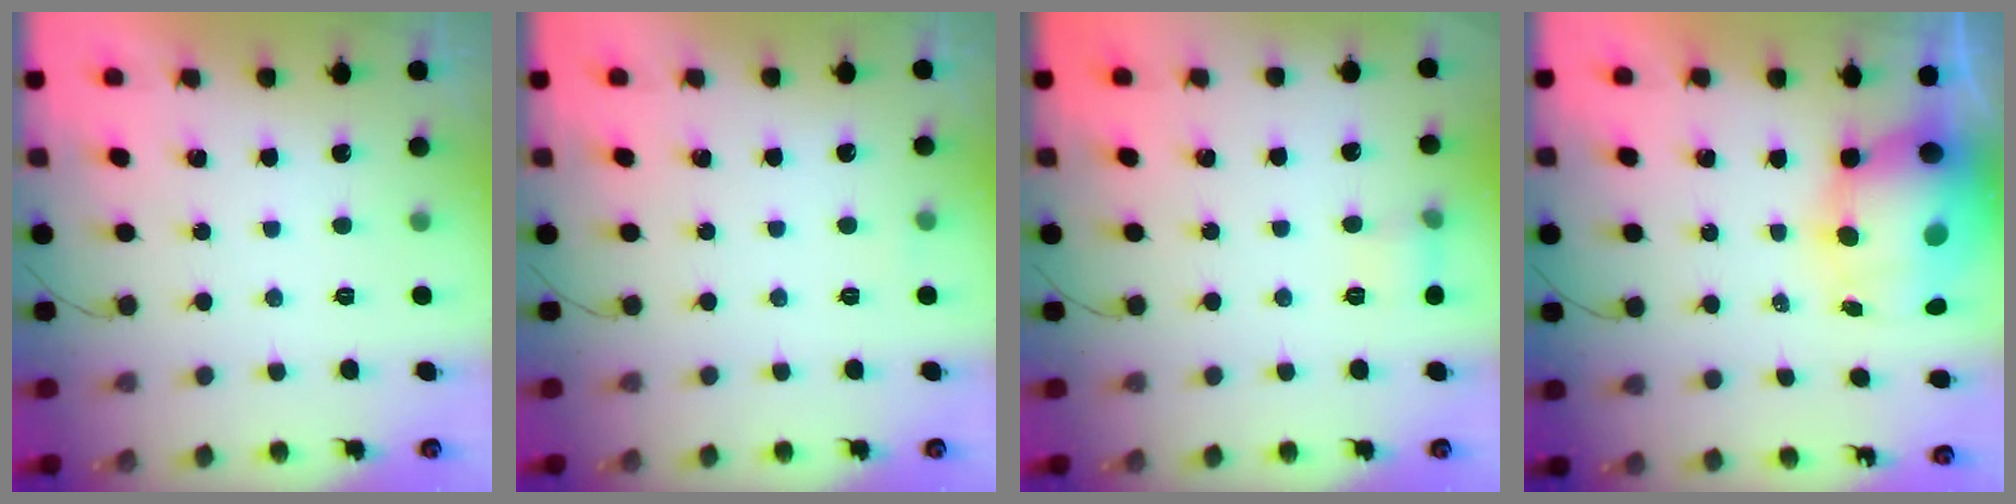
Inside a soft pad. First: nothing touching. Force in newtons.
{"total": 6.7, "press": 1.8, "slide": 6.5}
{"total": 6.6, "press": 6.3, "slide": 2.0}
{"total": 14.4, "press": 14.0, "slide": 3.7}